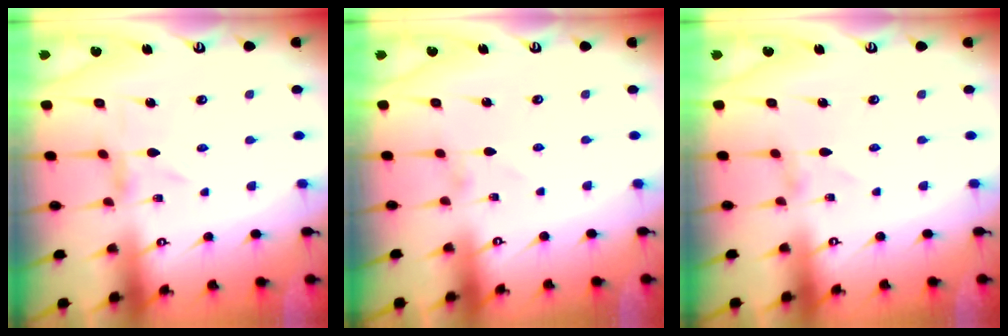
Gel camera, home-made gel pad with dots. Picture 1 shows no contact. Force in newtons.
{"total": 0.5, "press": 0.5, "slide": 0.1}
{"total": 1.3, "press": 1.3, "slide": 0.0}